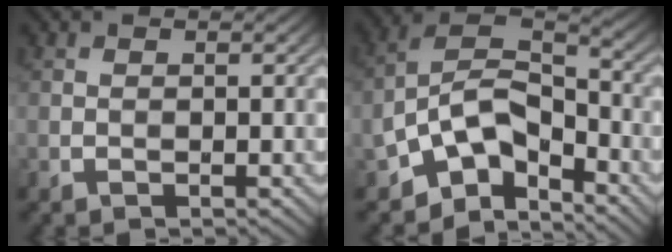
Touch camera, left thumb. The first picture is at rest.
{"total": 10.6, "force": [-6.2, 5.4, 6.7], "torque": [-0.111, 0.001, -0.140]}